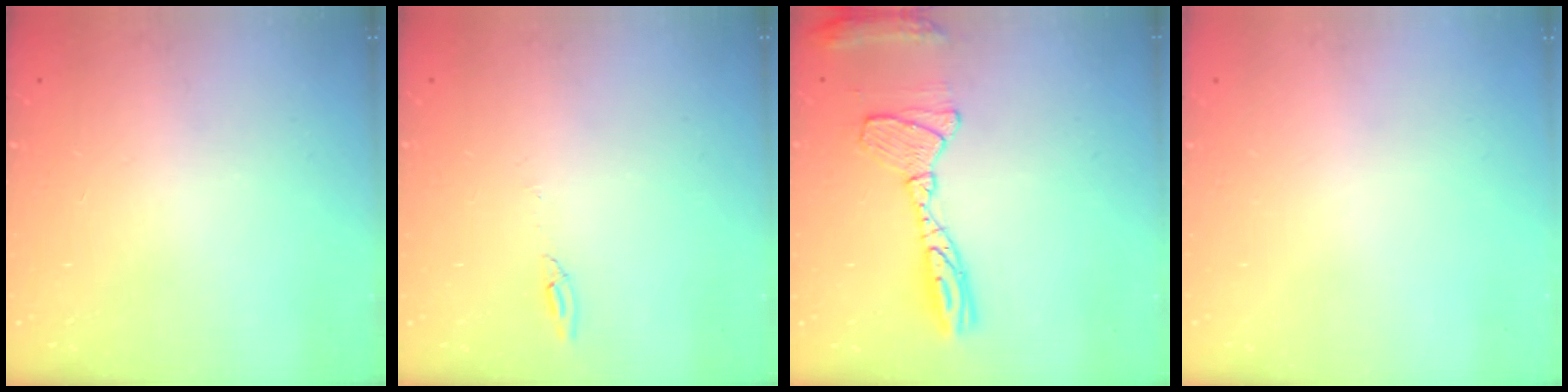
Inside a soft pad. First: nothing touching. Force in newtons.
{"total": 3.5, "press": 3.5, "slide": 0.4}
{"total": 14.2, "press": 14.1, "slide": 1.2}
{"total": 0.0}